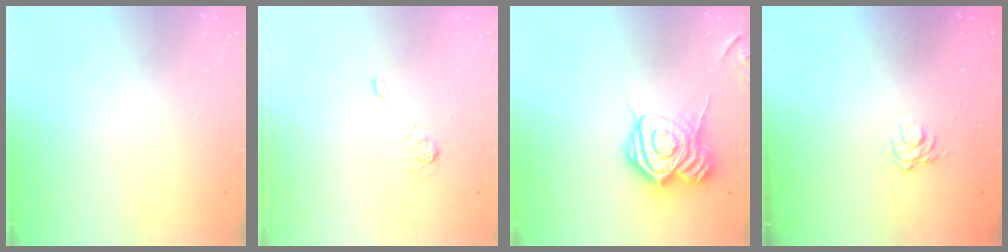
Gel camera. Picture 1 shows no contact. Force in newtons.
{"total": 3.1, "press": 2.6, "slide": 1.7}
{"total": 16.9, "press": 16.9, "slide": 0.8}
{"total": 2.8, "press": 2.4, "slide": 1.4}